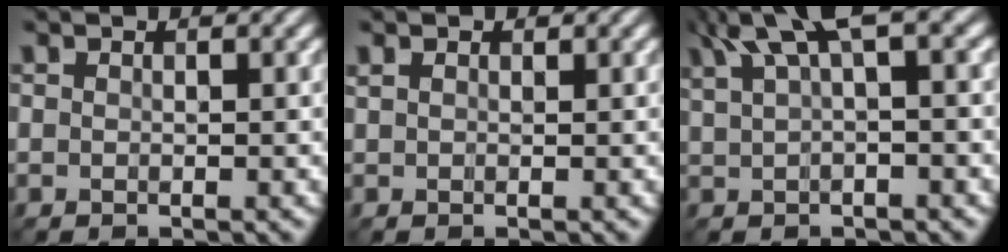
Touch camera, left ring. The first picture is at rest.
{"total": 0.9, "force": [0.6, 0.5, 0.4], "torque": [-0.008, 0.001, 0.010]}
{"total": 6.0, "force": [3.4, 1.4, 4.7], "torque": [-0.079, 0.020, 0.062]}